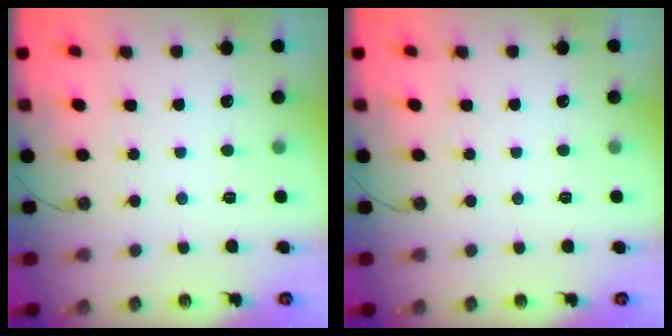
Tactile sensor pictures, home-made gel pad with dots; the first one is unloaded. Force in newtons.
{"total": 0.5, "press": 0.5, "slide": 0.2}